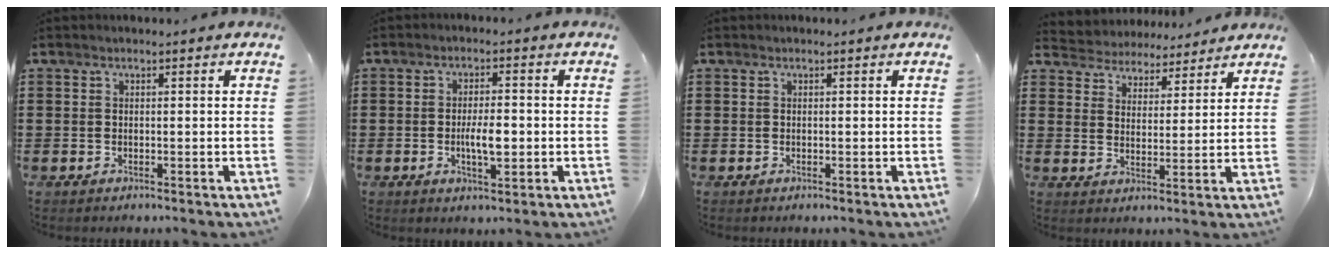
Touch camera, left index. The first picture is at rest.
{"total": 4.7, "force": [-0.6, 1.6, 4.4], "torque": [-0.070, 0.001, -0.013]}
{"total": 0.0}
{"total": 4.1, "force": [4.0, 0.7, -0.7], "torque": [-0.011, -0.025, 0.068]}